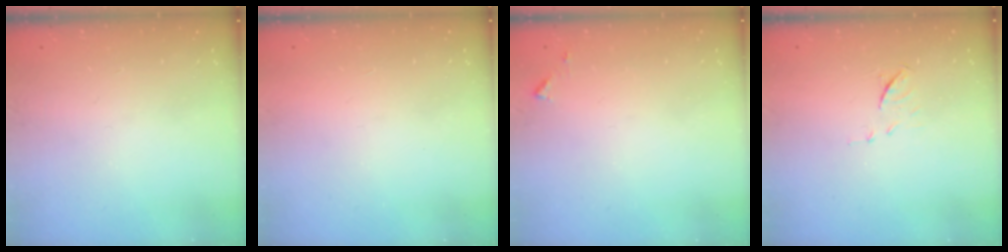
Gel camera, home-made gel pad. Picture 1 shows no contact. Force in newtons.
{"total": 1.6, "press": 1.5, "slide": 0.1}
{"total": 4.5, "press": 4.4, "slide": 0.4}
{"total": 6.3, "press": 6.2, "slide": 0.6}